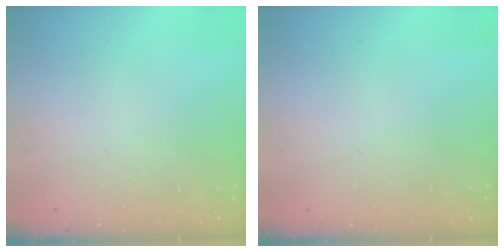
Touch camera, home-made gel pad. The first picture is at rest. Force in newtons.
{"total": 0.0}